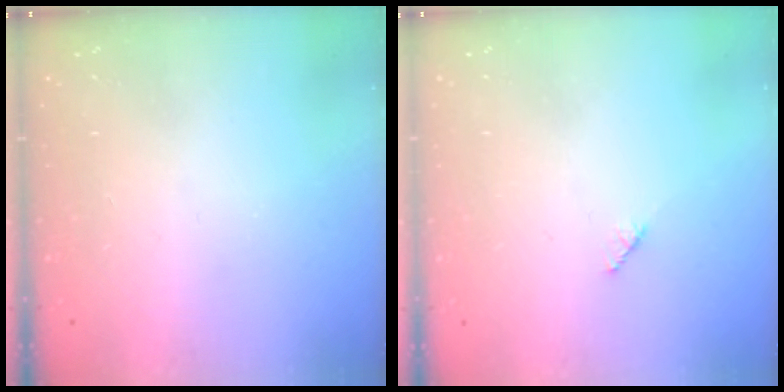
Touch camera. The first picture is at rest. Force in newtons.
{"total": 1.9, "press": 1.9, "slide": 0.3}